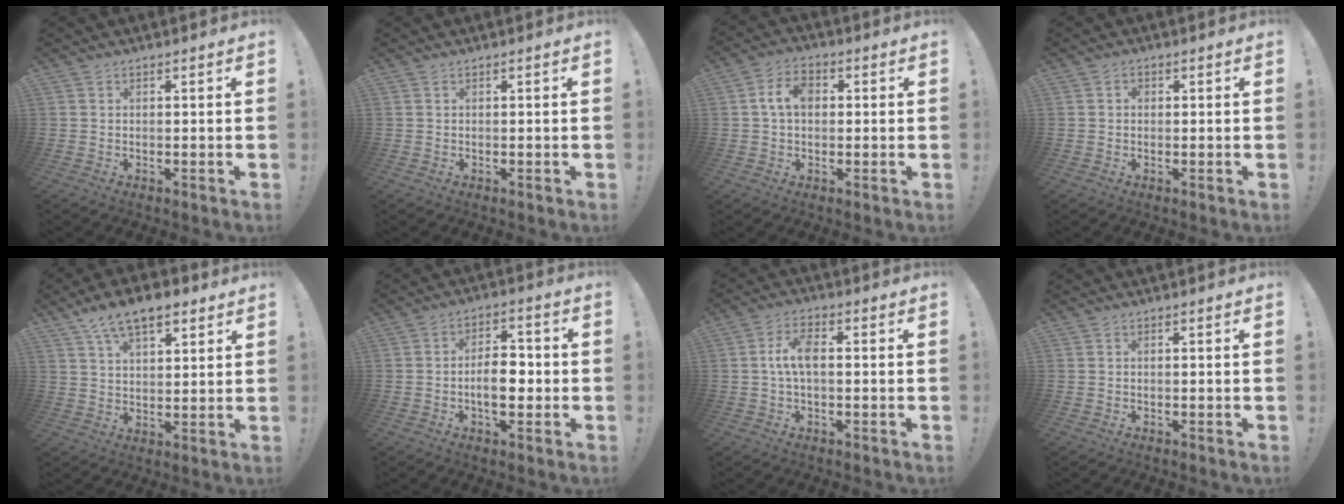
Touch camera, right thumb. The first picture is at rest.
{"total": 0.0}
{"total": 7.3, "force": [0.9, 4.9, 5.3], "torque": [-0.092, 0.017, 0.018]}
{"total": 1.2, "force": [0.0, 1.1, 0.5], "torque": [-0.010, 0.005, -0.002]}
{"total": 10.9, "force": [6.8, 5.1, 6.8], "torque": [-0.109, -0.020, 0.124]}
{"total": 8.8, "force": [-1.8, 5.2, 6.9], "torque": [-0.113, 0.012, -0.036]}
{"total": 6.7, "force": [0.1, 3.2, 5.9], "torque": [-0.126, 0.013, 0.003]}
{"total": 0.0}